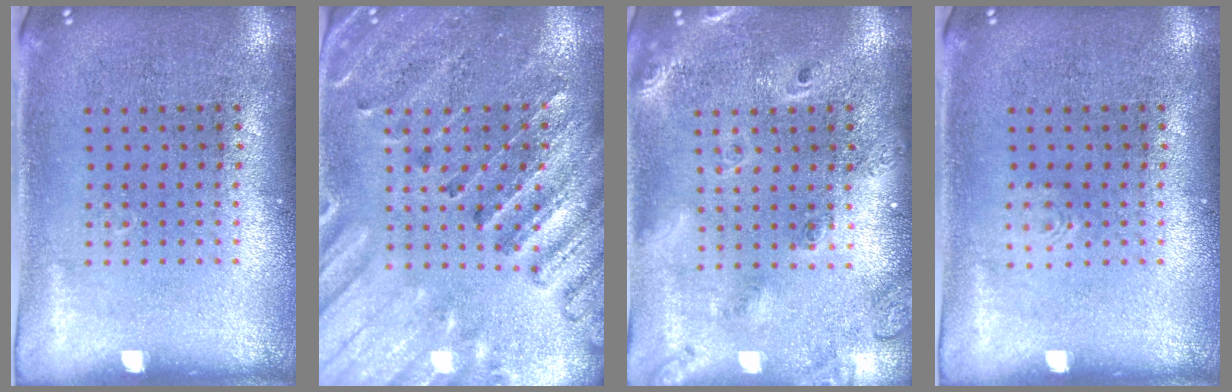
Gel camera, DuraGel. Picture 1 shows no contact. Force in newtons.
{"total": 2.7, "press": 2.6, "slide": 0.8}
{"total": 2.0, "press": 1.7, "slide": 1.0}
{"total": 0.5, "press": 0.5, "slide": 0.1}